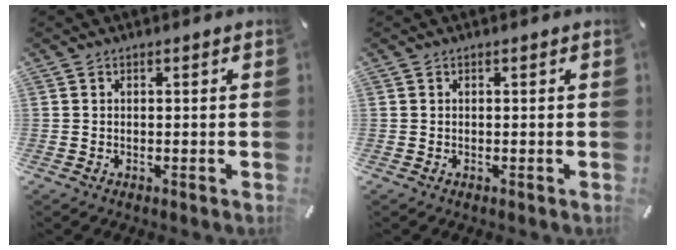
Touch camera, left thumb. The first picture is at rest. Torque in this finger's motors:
{"motor_torque": [0.00, 0.00, 0.00, 0.00, 0.00]}